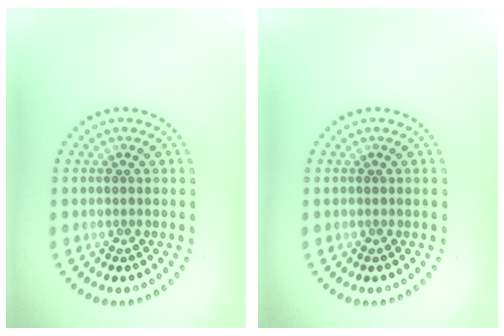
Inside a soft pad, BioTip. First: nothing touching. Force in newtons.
{"total": 0.0}